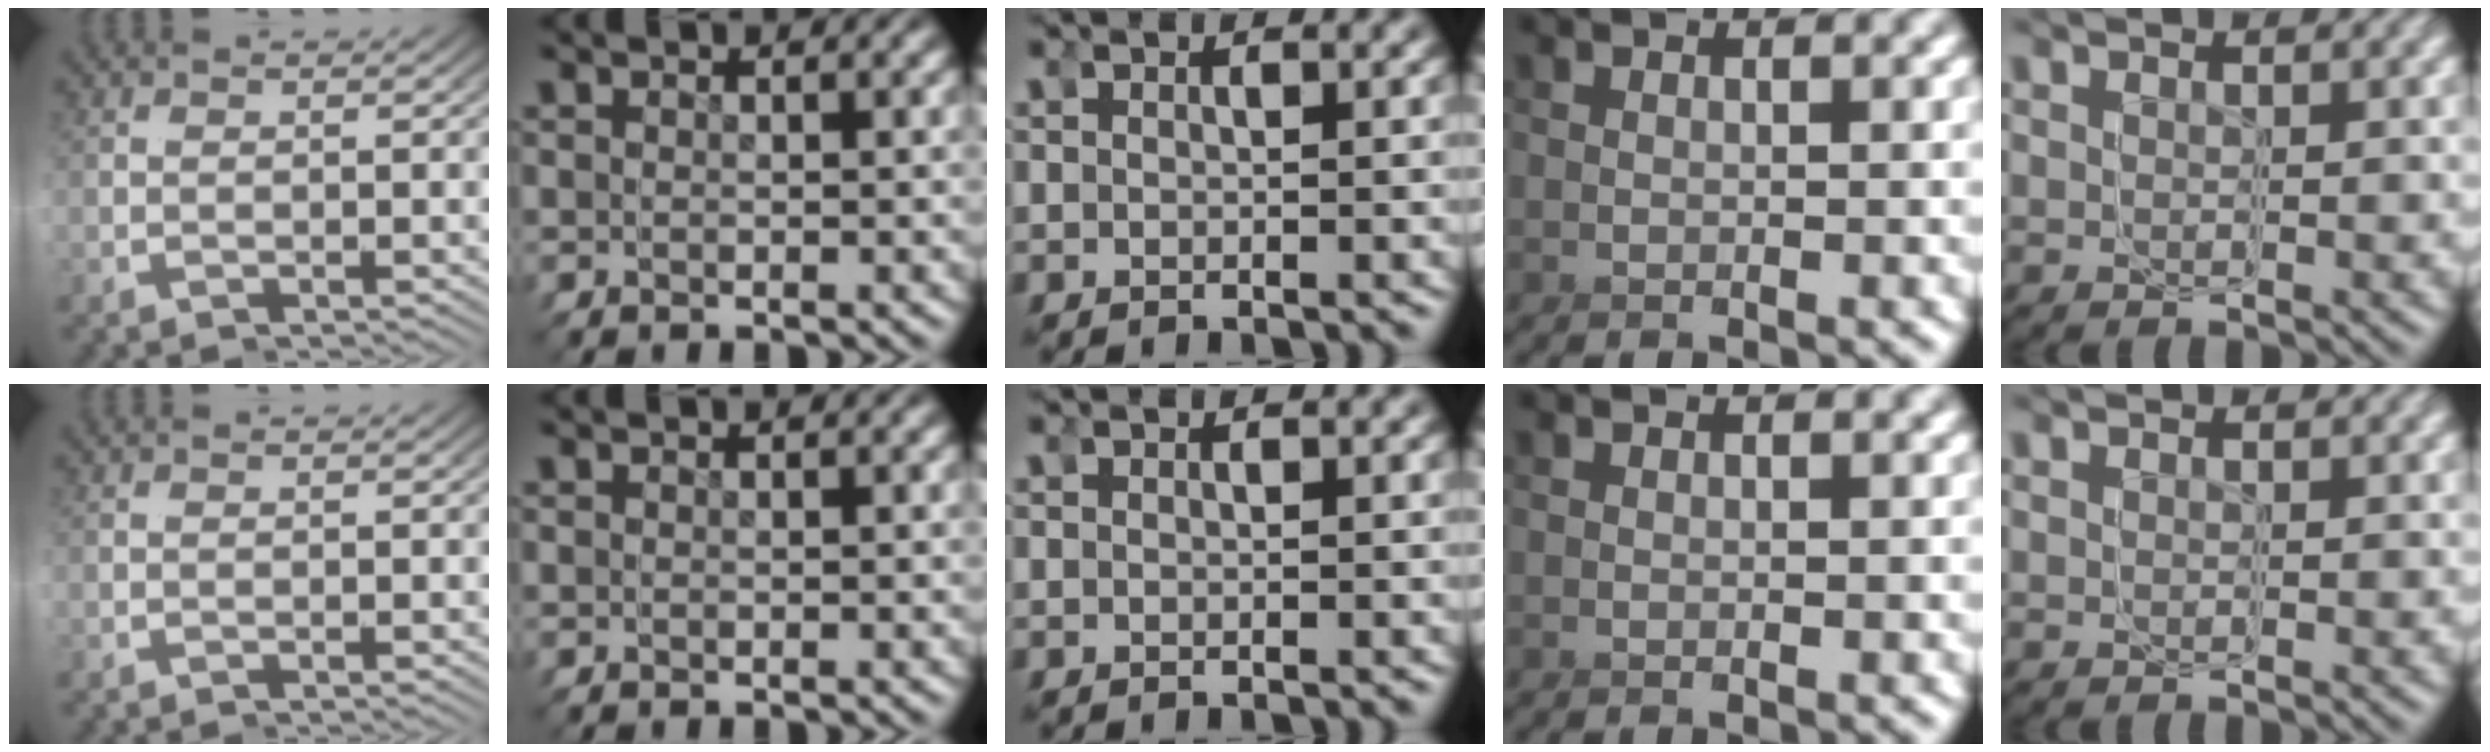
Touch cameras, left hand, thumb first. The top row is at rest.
{}